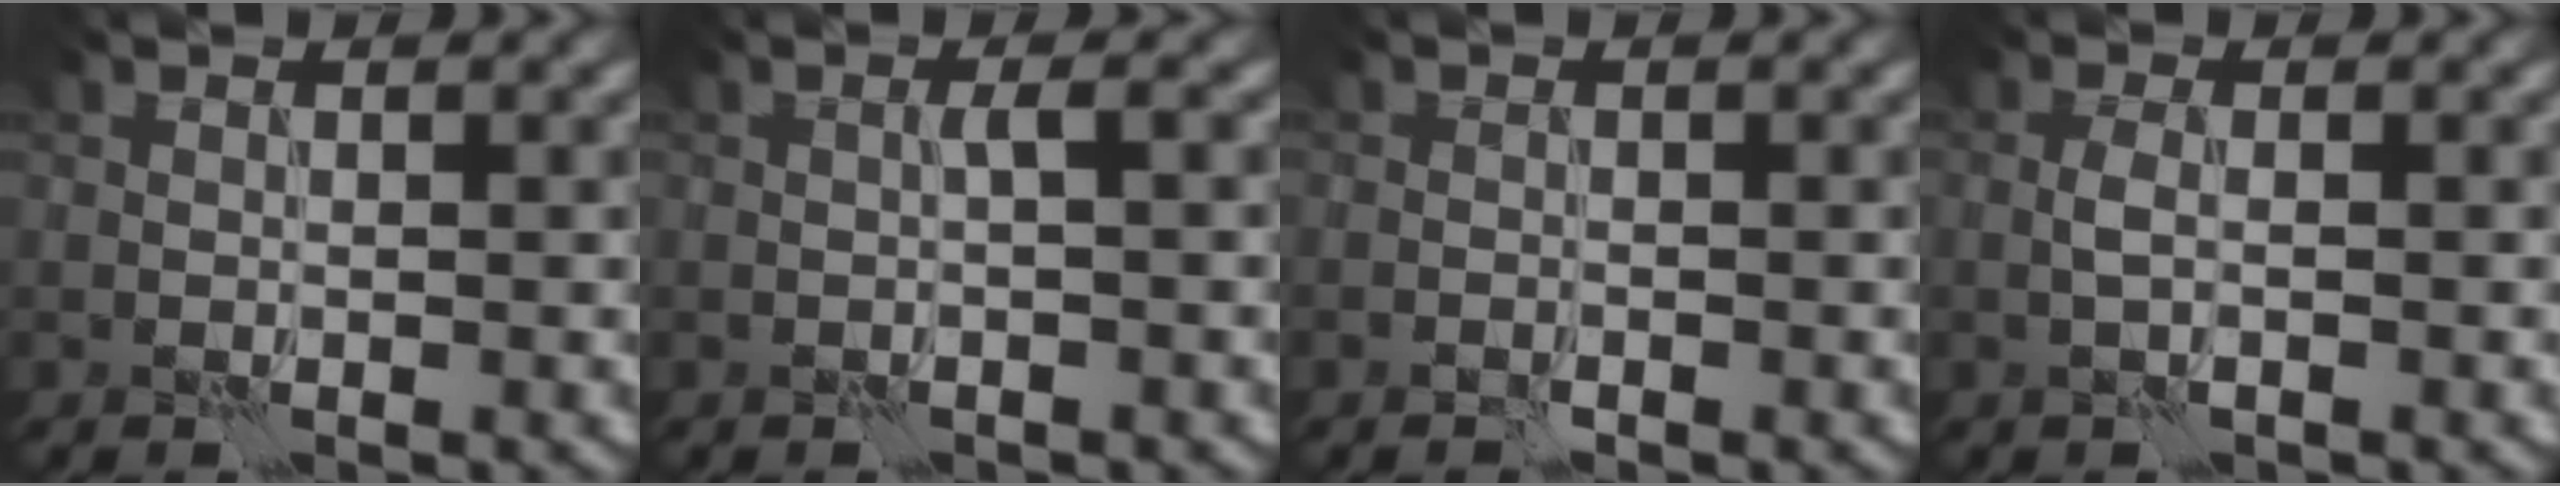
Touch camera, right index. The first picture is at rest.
{"total": 1.0, "force": [-0.1, -0.1, 1.0], "torque": [-0.021, 0.004, -0.003]}
{"total": 0.0}
{"total": 1.2, "force": [-0.1, 0.2, 1.2], "torque": [-0.027, 0.004, -0.006]}